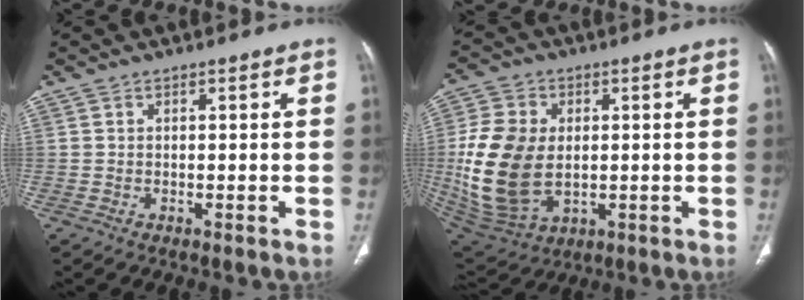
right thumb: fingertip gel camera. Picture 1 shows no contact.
{"total": 18.6, "force": [-0.1, 12.5, 13.8], "torque": [-0.278, -0.013, 0.016]}